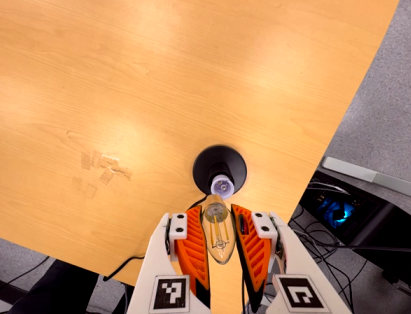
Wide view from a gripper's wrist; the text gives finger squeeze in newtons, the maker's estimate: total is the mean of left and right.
{"total": 19.6, "left": 21.4, "right": 17.9}